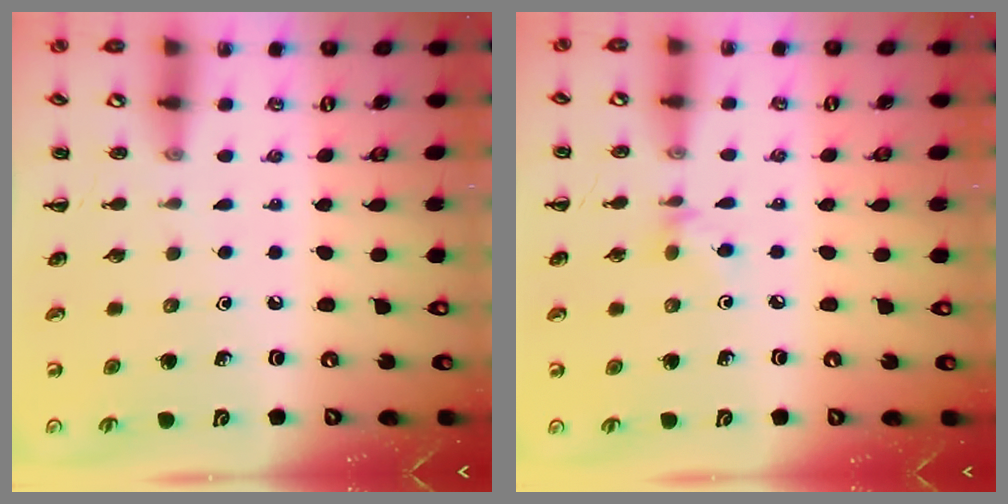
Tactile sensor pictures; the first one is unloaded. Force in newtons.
{"total": 4.0, "press": 3.9, "slide": 1.2}